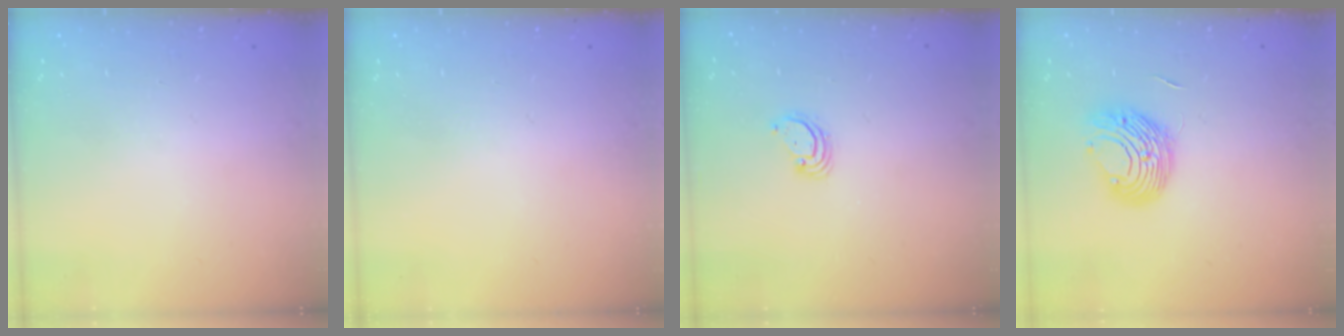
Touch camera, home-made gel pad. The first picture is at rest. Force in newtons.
{"total": 0.0}
{"total": 2.9, "press": 2.9, "slide": 0.3}
{"total": 9.4, "press": 9.3, "slide": 1.0}